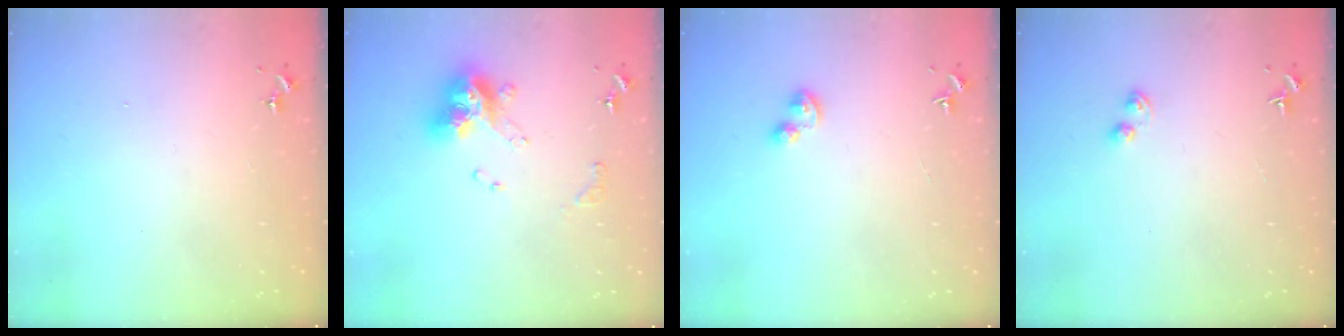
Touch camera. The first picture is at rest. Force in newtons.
{"total": 13.5, "press": 13.5, "slide": 1.3}
{"total": 3.8, "press": 3.8, "slide": 0.5}
{"total": 3.2, "press": 3.1, "slide": 0.9}